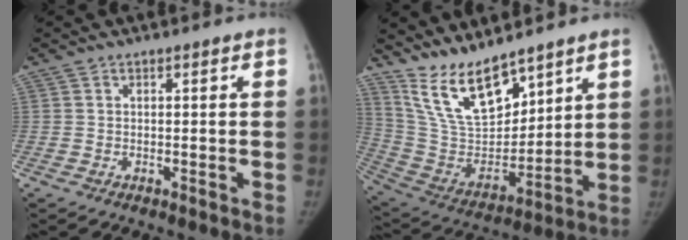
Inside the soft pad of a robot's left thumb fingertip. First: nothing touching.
{"total": 15.8, "force": [12.1, 5.8, 8.3], "torque": [-0.118, -0.074, 0.246]}